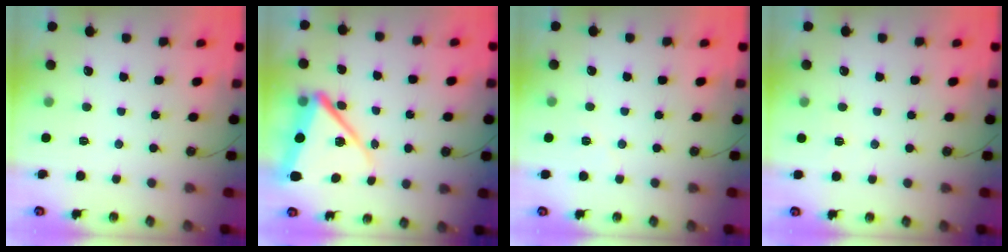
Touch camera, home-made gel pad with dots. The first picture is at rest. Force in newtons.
{"total": 12.5, "press": 12.5, "slide": 1.4}
{"total": 3.7, "press": 3.3, "slide": 1.5}
{"total": 2.7, "press": 2.7, "slide": 0.5}